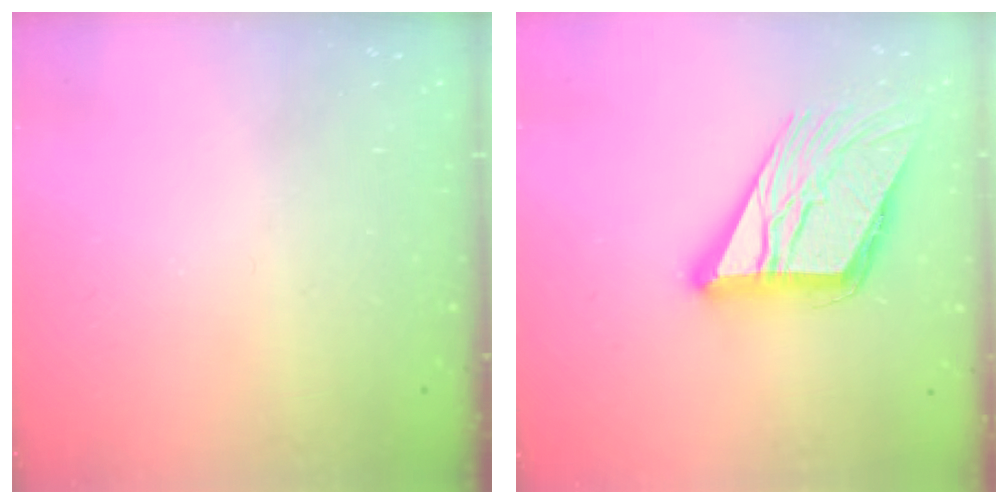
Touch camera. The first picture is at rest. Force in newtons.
{"total": 17.8, "press": 17.7, "slide": 2.1}